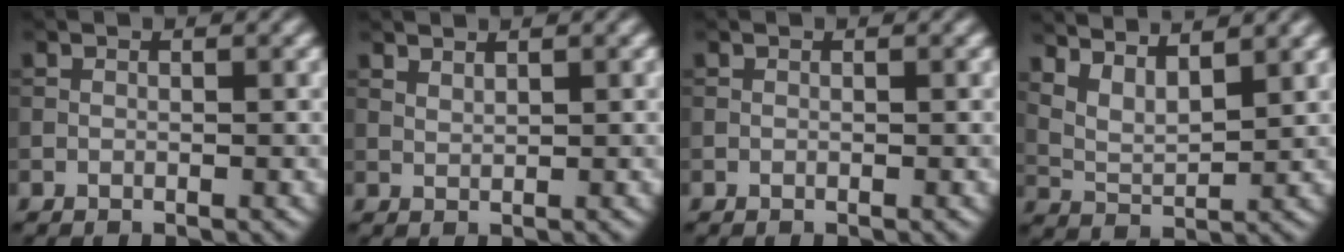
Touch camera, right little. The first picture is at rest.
{"total": 1.0, "force": [0.9, 0.2, 0.3], "torque": [-0.008, -0.002, 0.020]}
{"total": 0.0}
{"total": 4.3, "force": [3.4, 1.2, 2.4], "torque": [-0.058, -0.003, 0.067]}